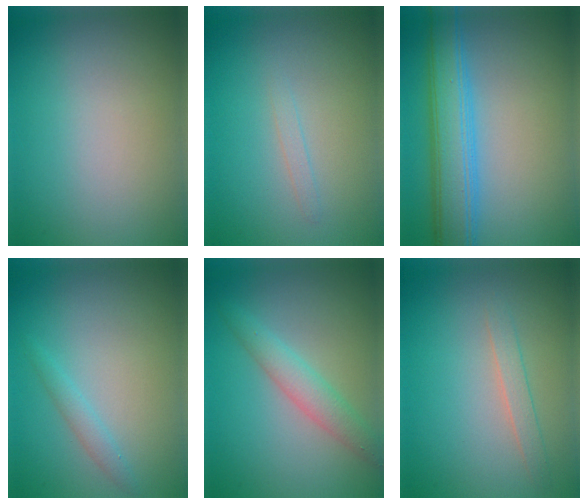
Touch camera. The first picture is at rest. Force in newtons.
{"total": 0.8, "press": 0.8, "slide": 0.0}
{"total": 6.5, "press": 6.5, "slide": 0.1}
{"total": 1.3, "press": 1.3, "slide": 0.0}
{"total": 2.9, "press": 2.9, "slide": 0.1}
{"total": 1.5, "press": 1.5, "slide": 0.0}